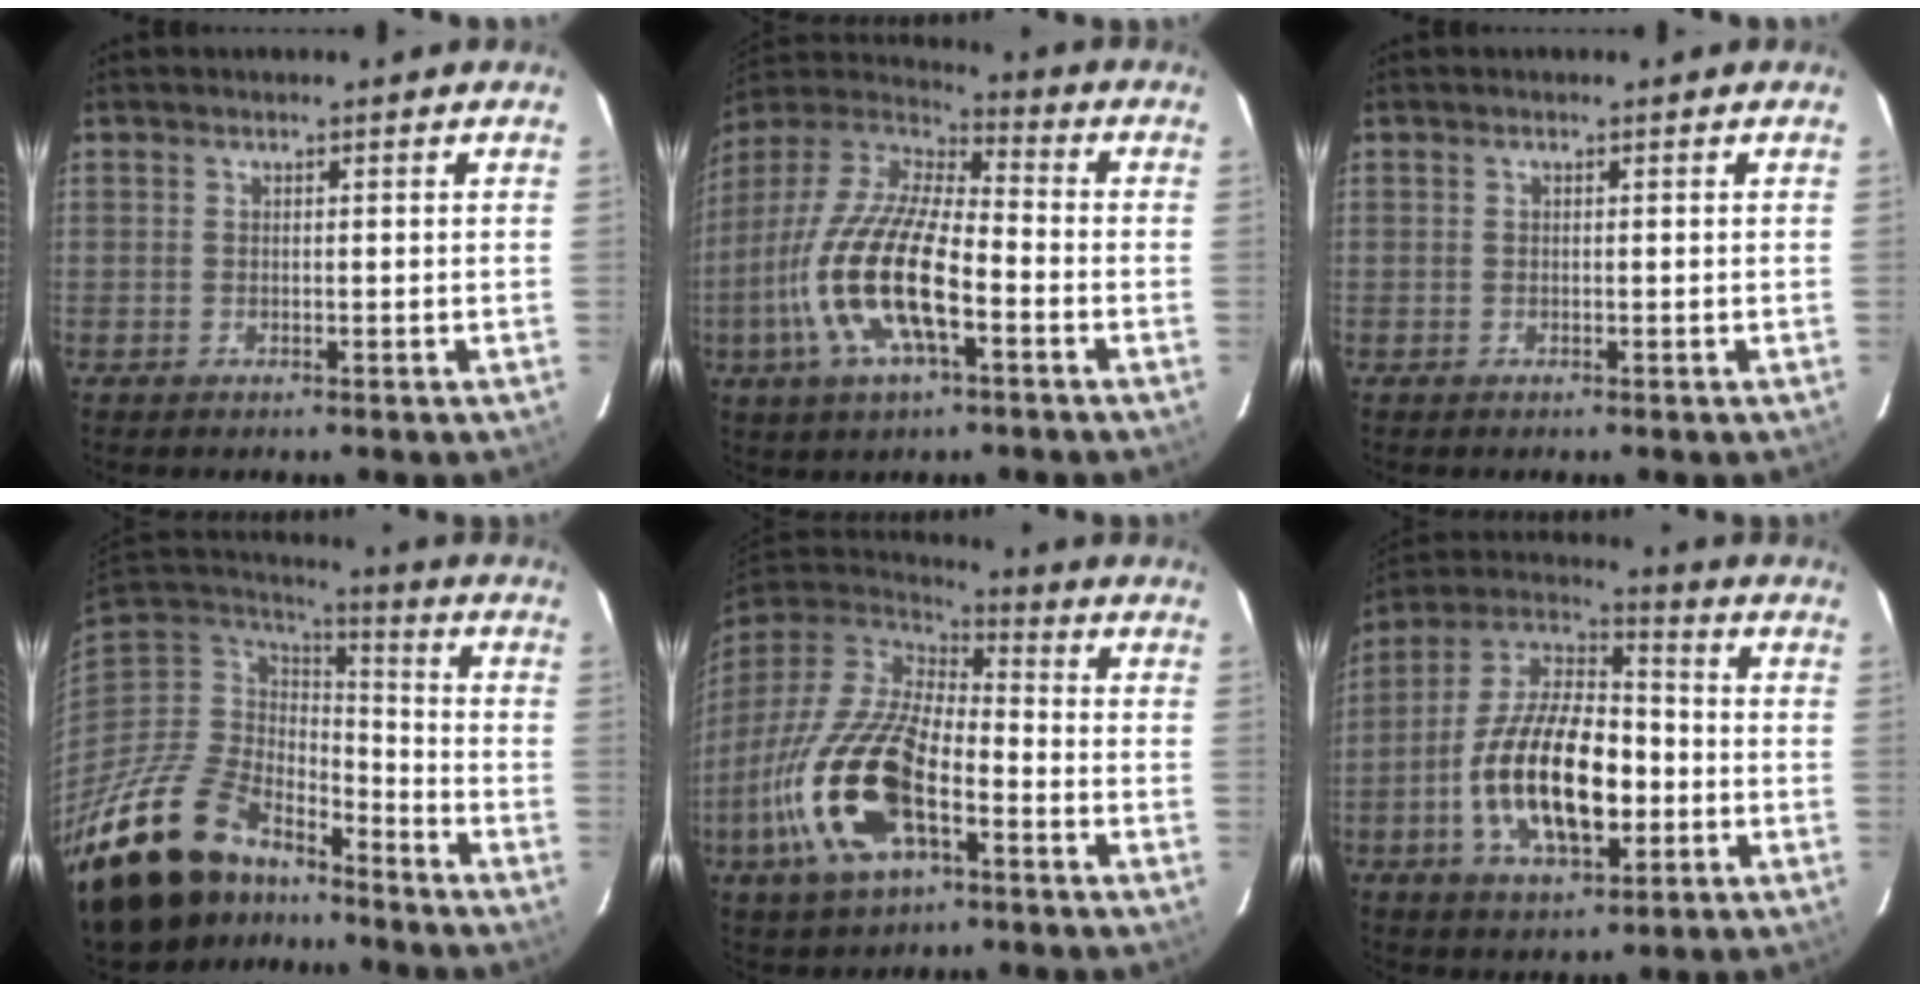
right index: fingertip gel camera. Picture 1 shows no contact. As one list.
[{"total": 19.2, "force": [-6.4, 6.6, 16.9], "torque": [-0.348, -0.017, -0.127]}, {"total": 0.0}, {"total": 26.9, "force": [-19.8, 13.0, 12.6], "torque": [-0.270, -0.013, -0.323]}, {"total": 22.5, "force": [-8.8, 10.2, 18.0], "torque": [-0.382, -0.039, -0.165]}, {"total": 19.7, "force": [-4.5, 9.4, 16.8], "torque": [-0.329, 0.005, -0.078]}]